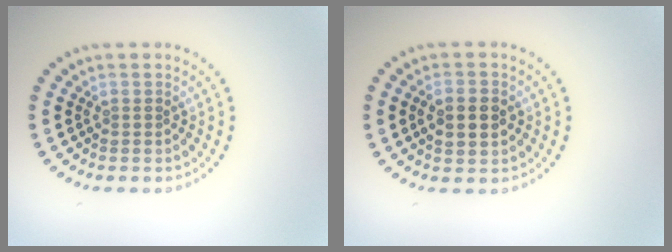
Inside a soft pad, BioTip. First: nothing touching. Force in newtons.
{"total": 3.6, "press": 3.6, "slide": 0.2}